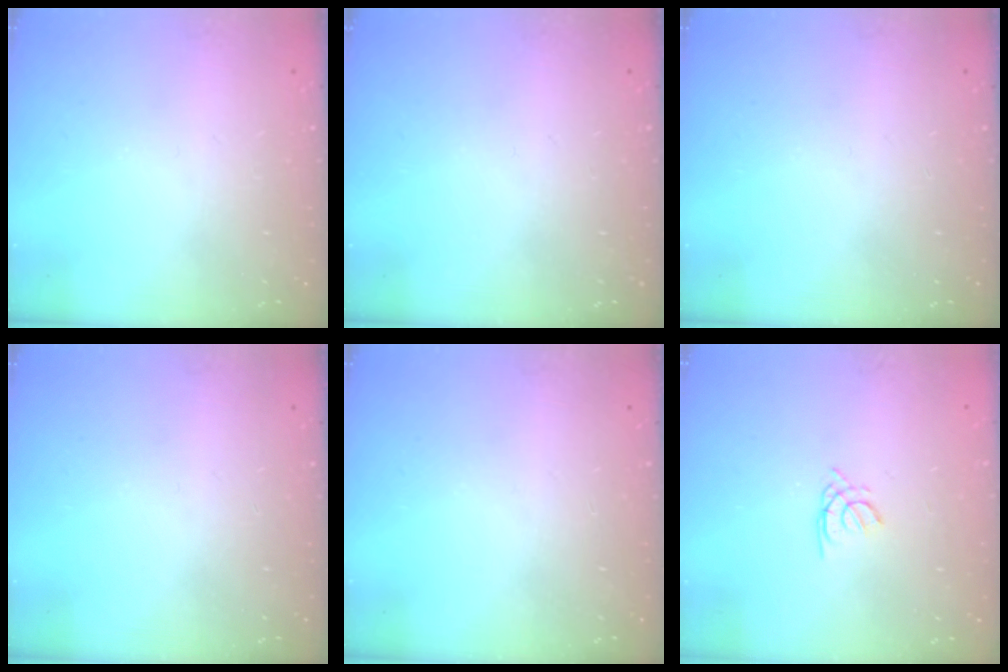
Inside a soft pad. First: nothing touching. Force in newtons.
{"total": 0.0}
{"total": 0.0}
{"total": 0.0}
{"total": 0.0}
{"total": 1.4, "press": 1.3, "slide": 0.3}